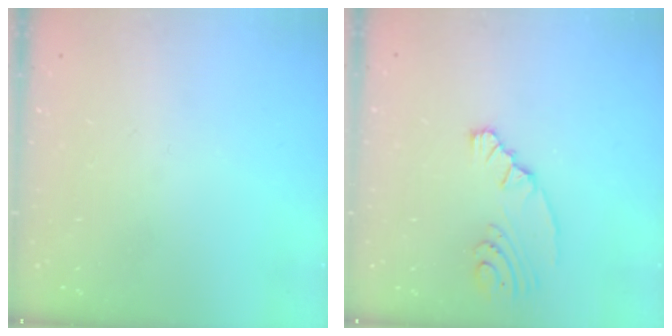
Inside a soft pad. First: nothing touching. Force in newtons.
{"total": 5.7, "press": 3.8, "slide": 4.3}